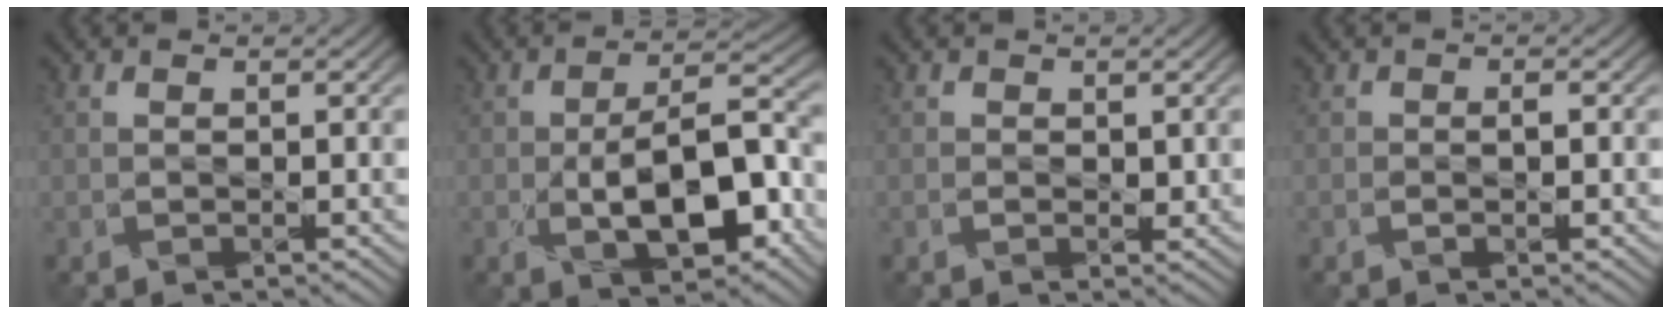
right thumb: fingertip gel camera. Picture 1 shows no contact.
{"total": 9.5, "force": [-2.8, 4.3, 8.0], "torque": [-0.130, -0.006, -0.046]}
{"total": 0.7, "force": [0.1, 0.7, 0.2], "torque": [-0.002, -0.003, 0.002]}
{"total": 1.0, "force": [-0.6, 0.5, 0.7], "torque": [-0.007, -0.005, -0.012]}